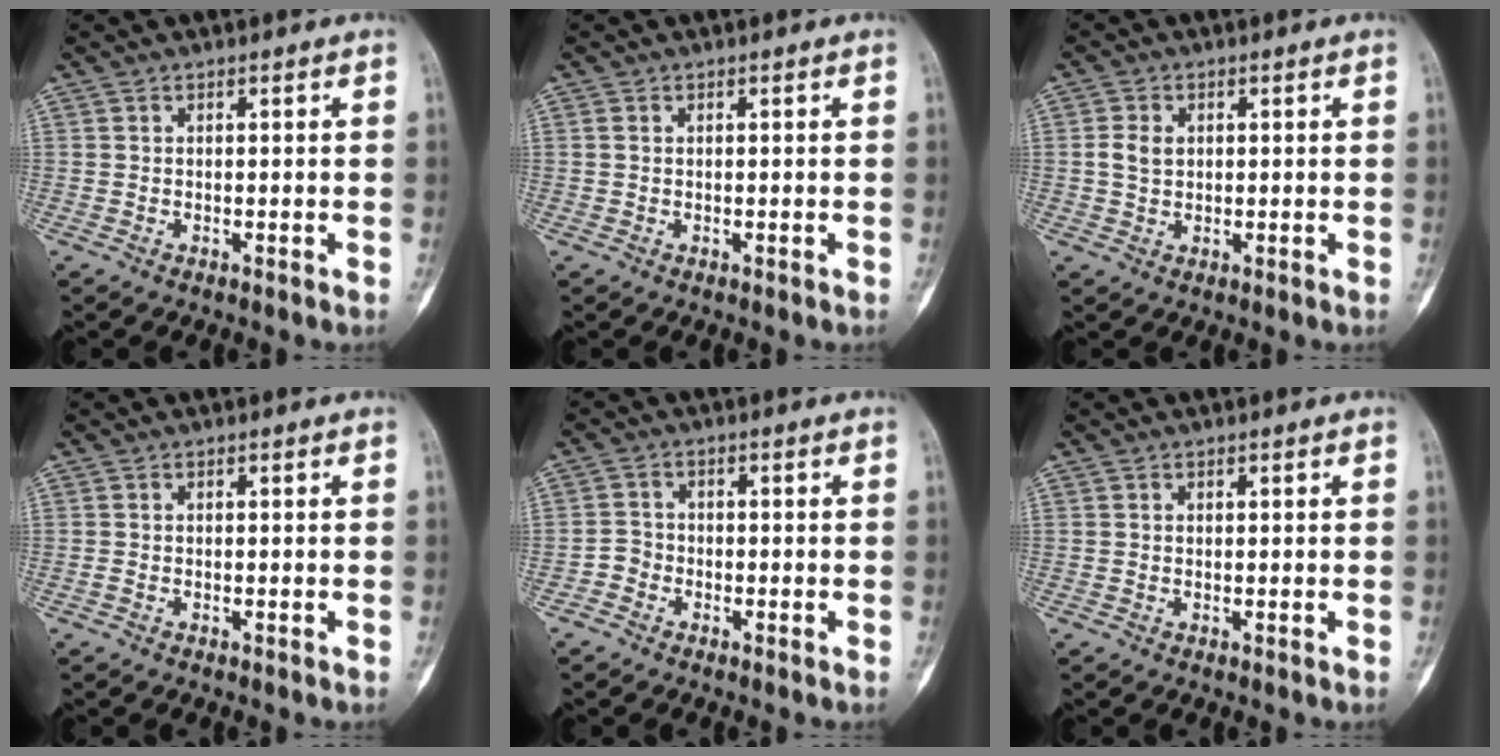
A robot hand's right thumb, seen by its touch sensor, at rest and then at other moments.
{"total": 0.6, "force": [0.2, 0.4, 0.4], "torque": [-0.011, 0.003, 0.006]}
{"total": 3.3, "force": [0.5, 2.5, 2.1], "torque": [-0.035, 0.004, 0.010]}
{"total": 0.0}
{"total": 2.4, "force": [-1.5, 1.9, 0.3], "torque": [0.001, 0.011, -0.038]}
{"total": 0.0}